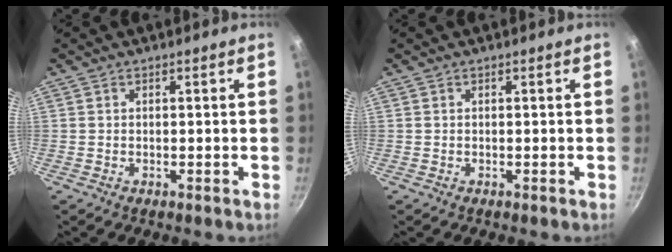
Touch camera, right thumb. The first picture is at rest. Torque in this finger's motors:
{"motor_torque": [-0.32, 0.32, 0.12, 0.12, 0.03]}